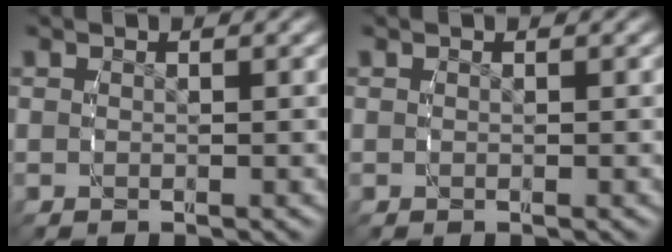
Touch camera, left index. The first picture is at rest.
{"total": 0.0}